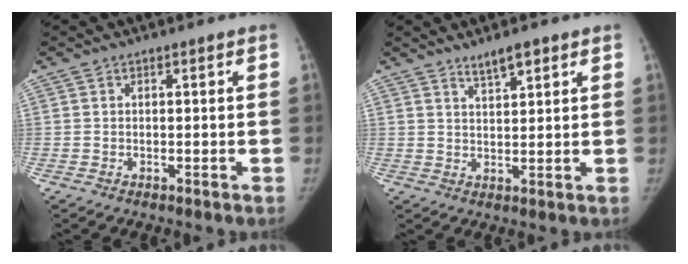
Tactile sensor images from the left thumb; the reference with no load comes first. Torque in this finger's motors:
{"motor_torque": [0.74, -0.21, 0.57, -0.07, 0.09]}